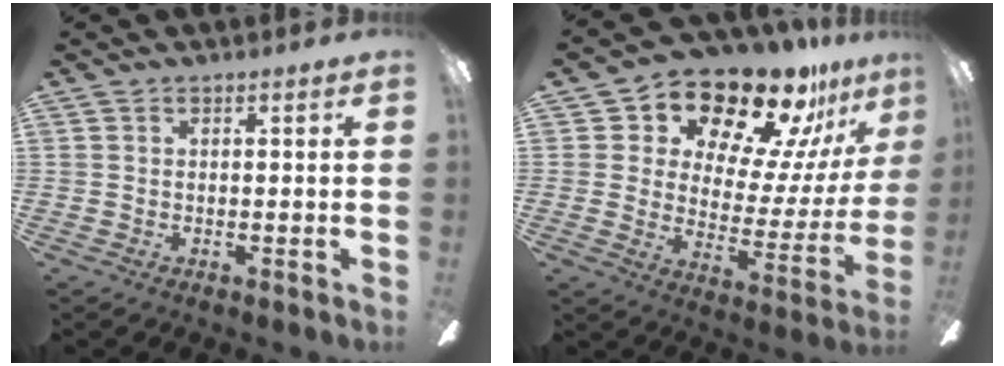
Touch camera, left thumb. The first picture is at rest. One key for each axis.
{"total": 18.2, "fx": 15.0, "fy": 7.1, "fz": 7.6, "tx": -0.120, "ty": -0.121, "tz": 0.250}